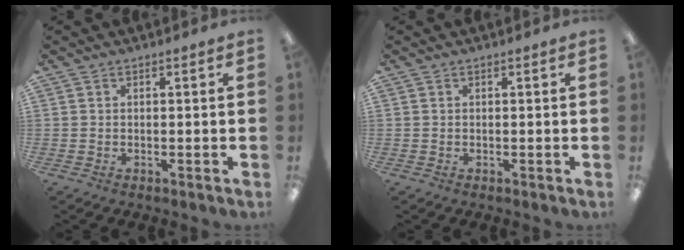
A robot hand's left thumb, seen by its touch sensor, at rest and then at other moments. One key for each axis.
{"total": 0.0}